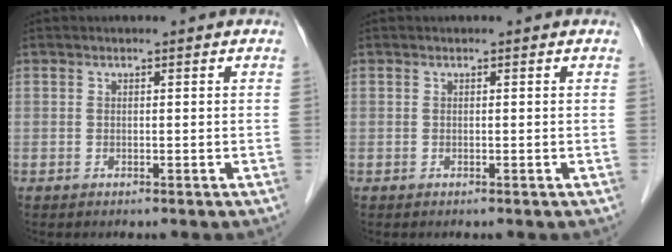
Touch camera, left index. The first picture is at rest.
{"total": 0.0}